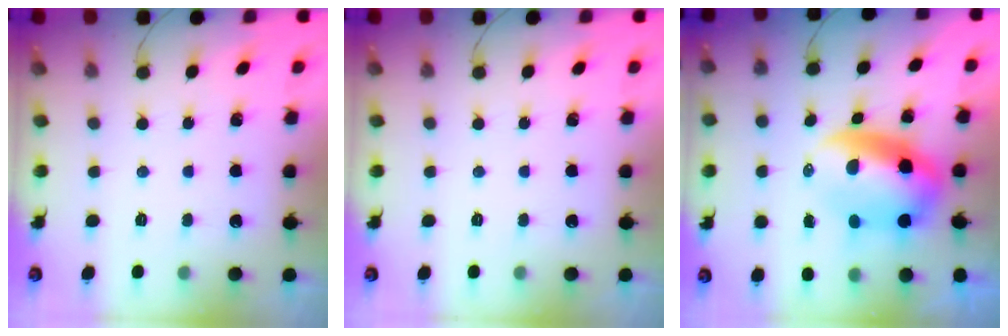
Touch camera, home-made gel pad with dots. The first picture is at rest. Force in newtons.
{"total": 0.0}
{"total": 8.6, "press": 8.3, "slide": 2.1}